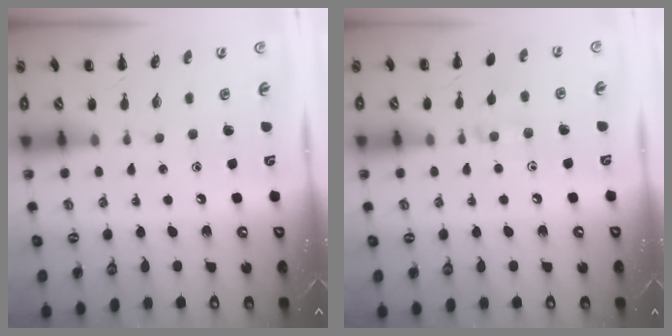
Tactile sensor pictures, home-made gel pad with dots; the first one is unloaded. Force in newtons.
{"total": 6.2, "press": 6.0, "slide": 1.5}